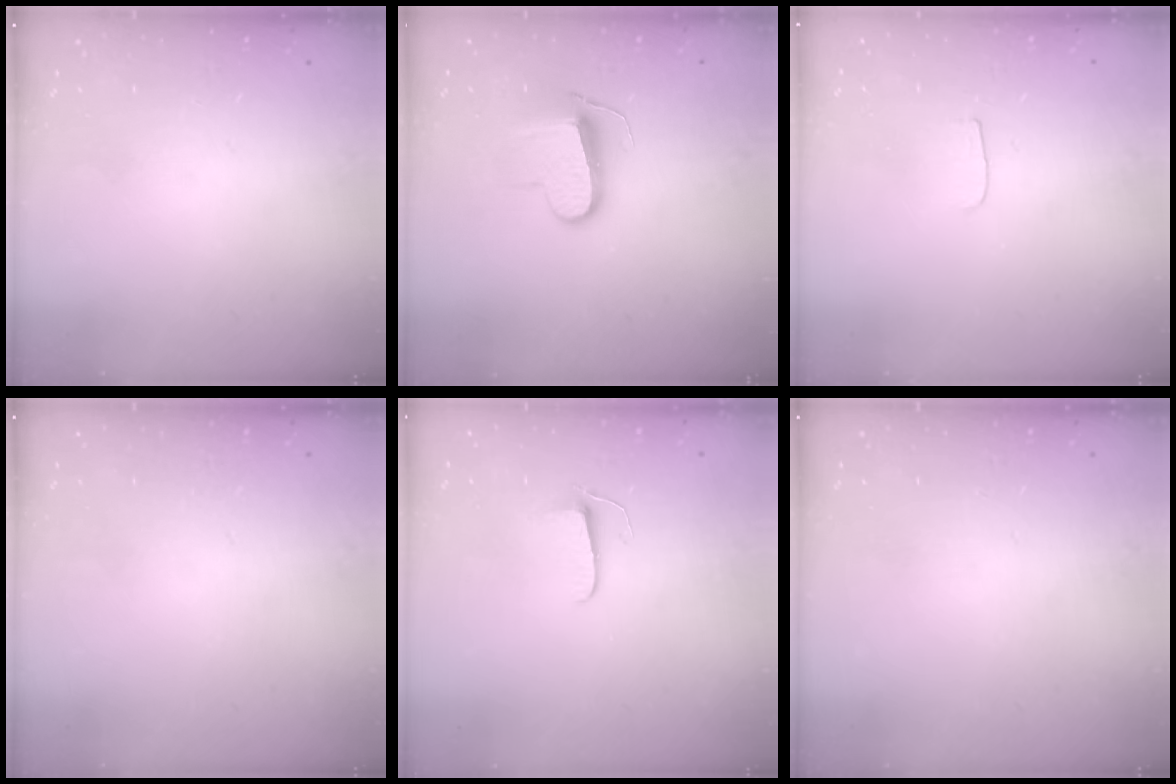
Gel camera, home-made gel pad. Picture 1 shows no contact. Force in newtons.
{"total": 9.8, "press": 9.8, "slide": 0.3}
{"total": 3.0, "press": 3.0, "slide": 0.4}
{"total": 0.0}
{"total": 5.5, "press": 5.5, "slide": 0.5}
{"total": 0.0}